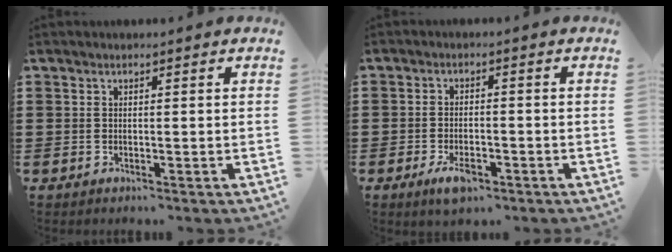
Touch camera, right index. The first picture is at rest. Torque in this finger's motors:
{"motor_torque": [1.03, 1.11, 0.42, 0.06]}